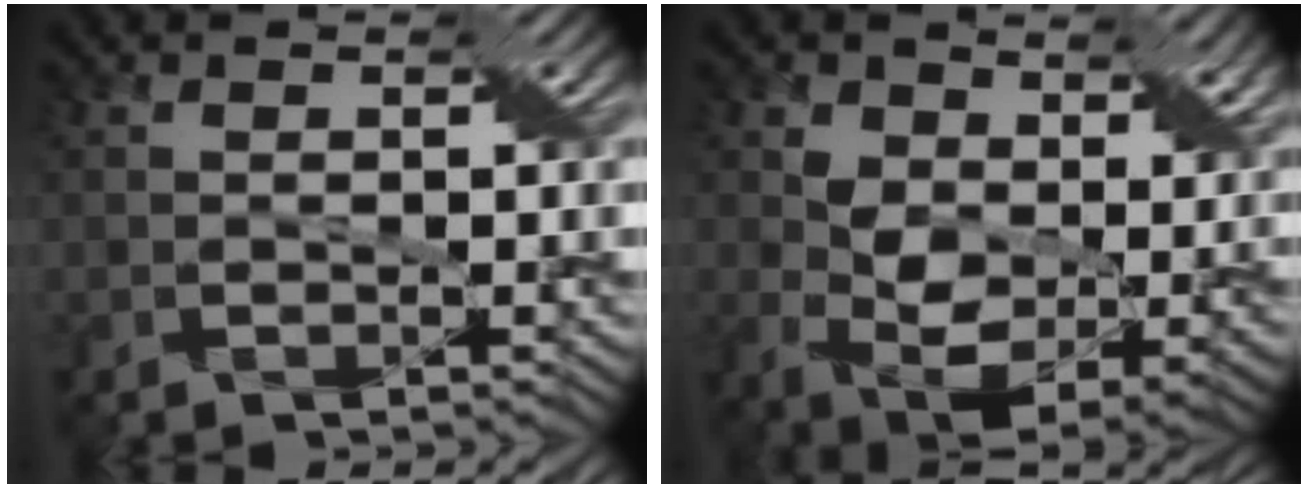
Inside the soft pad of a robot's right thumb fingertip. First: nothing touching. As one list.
[{"total": 10.1, "force": [4.0, 6.4, 6.7], "torque": [-0.151, -0.015, 0.077]}]